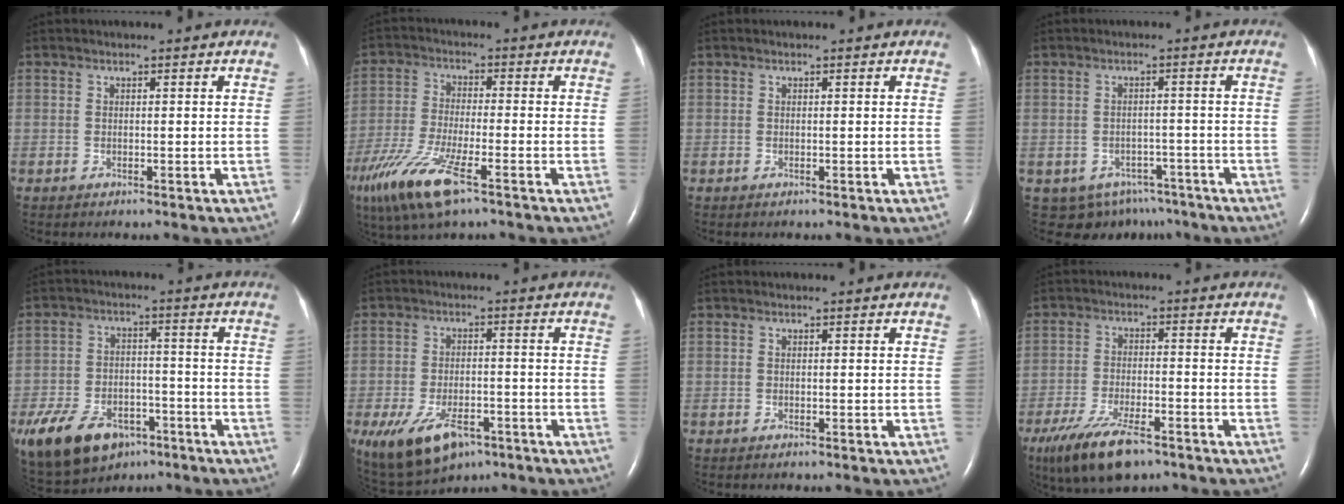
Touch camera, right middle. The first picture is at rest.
{"total": 12.1, "force": [-7.1, 2.4, 9.5], "torque": [-0.201, -0.029, -0.130]}
{"total": 0.0}
{"total": 7.4, "force": [-5.2, 5.1, 1.5], "torque": [-0.014, 0.010, -0.063]}
{"total": 19.7, "force": [-11.6, 12.1, 10.4], "torque": [-0.275, -0.013, -0.184]}
{"total": 10.2, "force": [-5.8, 5.0, 6.8], "torque": [-0.131, -0.009, -0.088]}
{"total": 0.0}
{"total": 10.8, "force": [-7.5, 3.1, 7.1], "torque": [-0.139, -0.022, -0.130]}